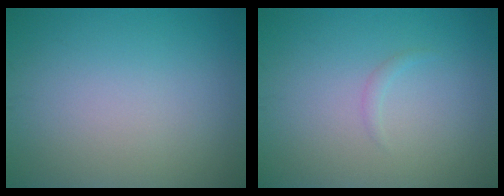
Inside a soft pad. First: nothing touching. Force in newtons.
{"total": 0.6, "press": 0.6, "slide": 0.0}